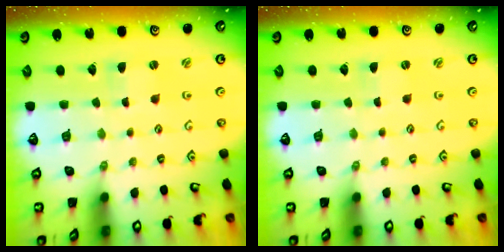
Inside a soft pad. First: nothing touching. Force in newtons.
{"total": 0.0}